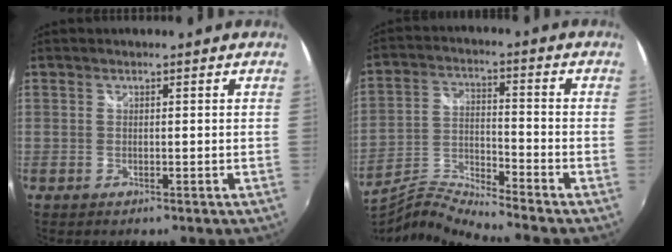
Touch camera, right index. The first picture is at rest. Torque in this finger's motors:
{"motor_torque": [-0.04, -0.27, -0.41, -0.10]}